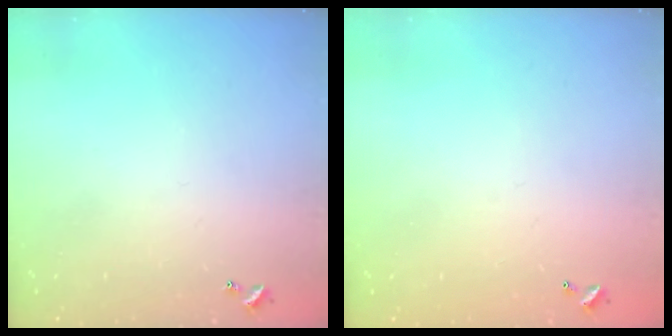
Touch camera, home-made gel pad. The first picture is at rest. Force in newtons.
{"total": 2.8, "press": 2.8, "slide": 0.1}